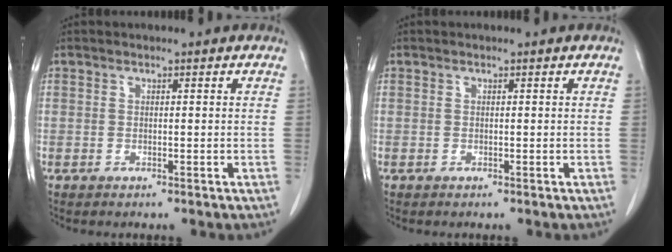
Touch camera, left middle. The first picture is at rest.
{"total": 0.0}